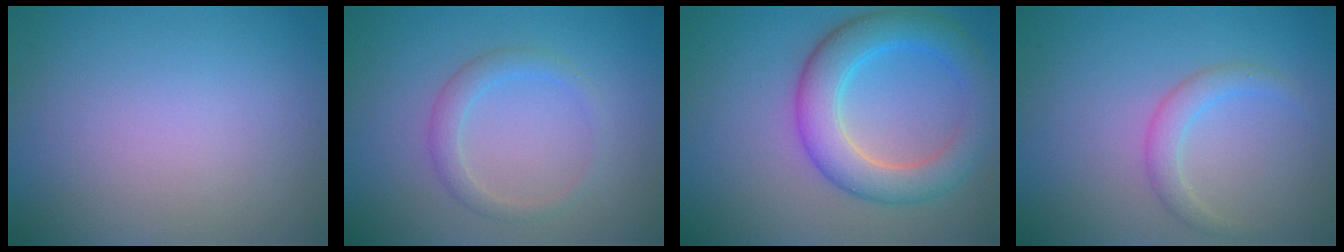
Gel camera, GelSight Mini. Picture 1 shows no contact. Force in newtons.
{"total": 2.0, "press": 2.0, "slide": 0.1}
{"total": 6.3, "press": 6.3, "slide": 0.1}
{"total": 2.0, "press": 2.0, "slide": 0.2}